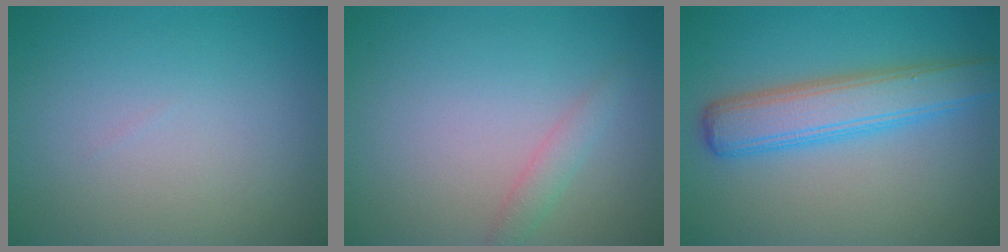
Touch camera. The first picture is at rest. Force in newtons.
{"total": 1.5, "press": 1.5, "slide": 0.0}
{"total": 5.3, "press": 5.3, "slide": 0.1}